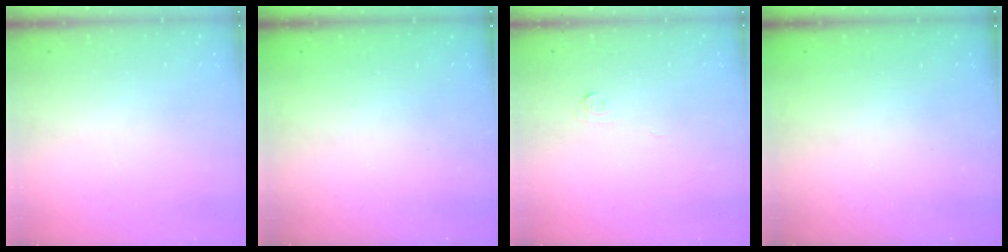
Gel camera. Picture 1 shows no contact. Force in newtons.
{"total": 2.4, "press": 2.3, "slide": 0.8}
{"total": 3.3, "press": 3.3, "slide": 0.5}
{"total": 2.4, "press": 2.3, "slide": 0.8}